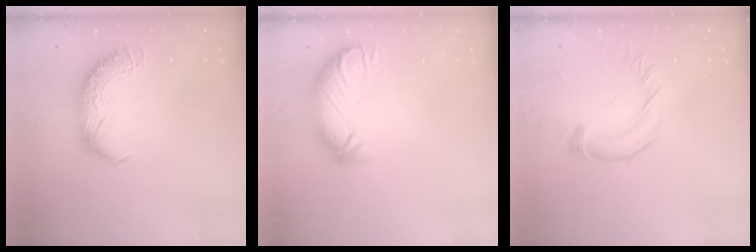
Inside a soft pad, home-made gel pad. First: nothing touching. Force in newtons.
{"total": 3.7, "press": 2.5, "slide": 2.8}
{"total": 2.5, "press": 2.5, "slide": 0.2}